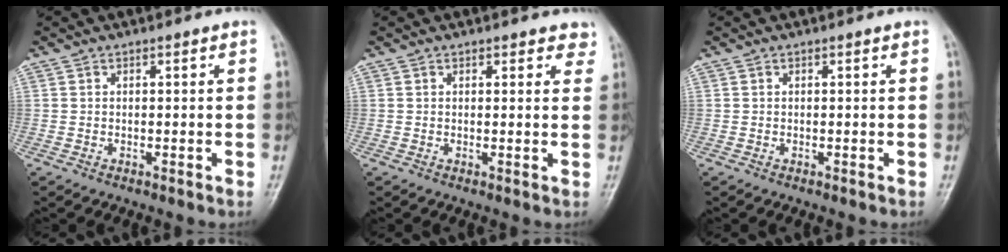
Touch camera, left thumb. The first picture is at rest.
{"total": 2.8, "force": [2.2, 1.4, 1.0], "torque": [0.019, -0.007, 0.016]}
{"total": 0.0}